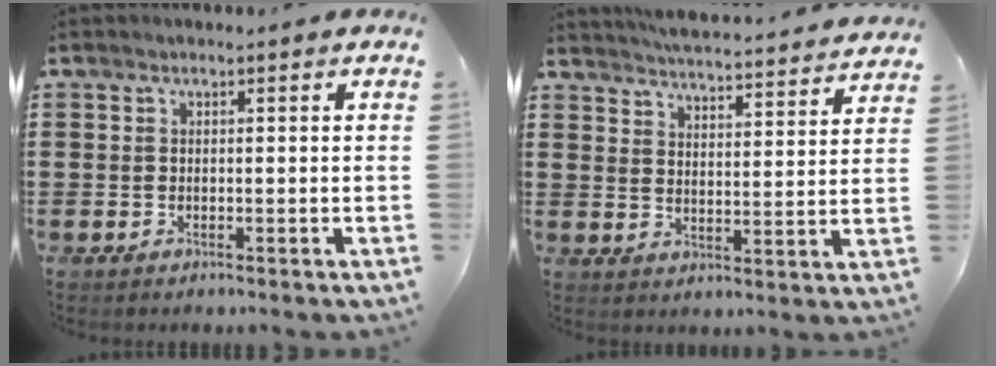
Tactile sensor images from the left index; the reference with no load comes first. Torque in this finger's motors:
{"motor_torque": [0.26, 0.21, 0.60, 0.15]}